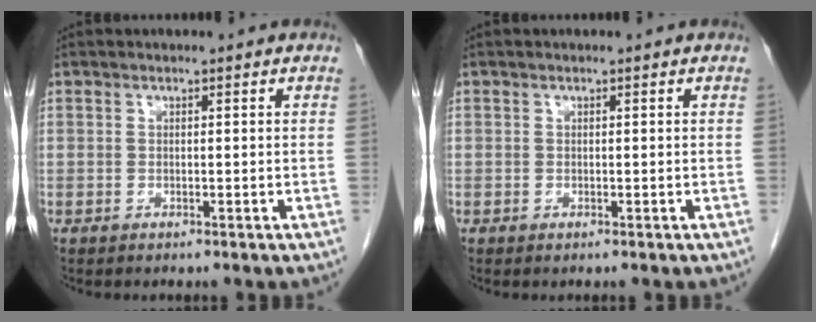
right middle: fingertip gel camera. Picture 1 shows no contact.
{"total": 0.0}